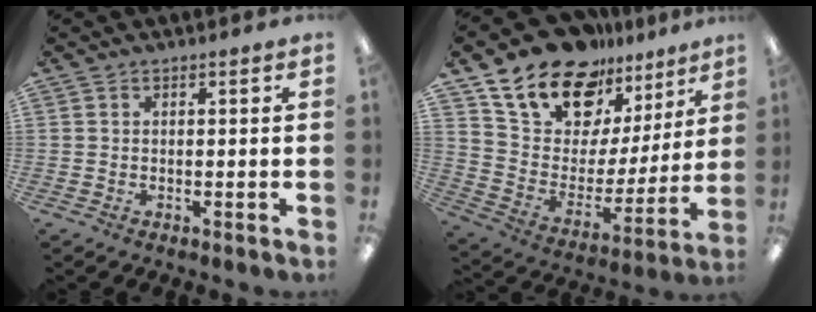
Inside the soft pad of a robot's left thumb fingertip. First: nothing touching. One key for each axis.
{"total": 19.1, "fx": 14.2, "fy": 10.6, "fz": 7.1, "tx": -0.146, "ty": -0.099, "tz": 0.259}